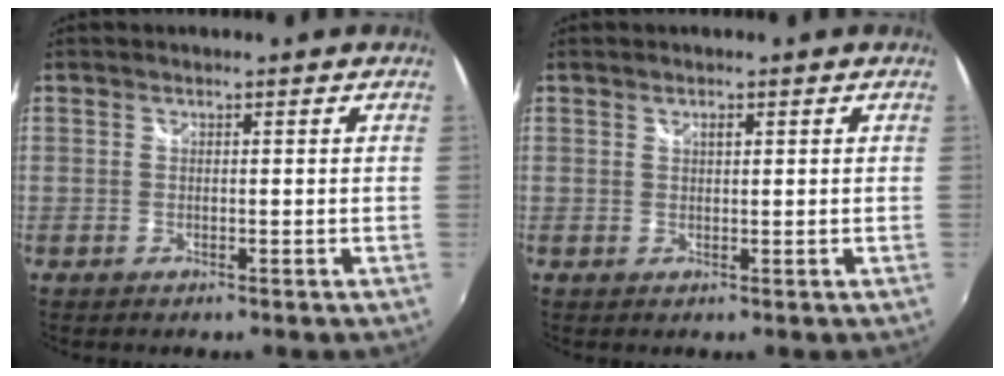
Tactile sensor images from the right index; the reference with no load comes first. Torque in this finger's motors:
{"motor_torque": [0.13, 0.01, 0.03, 0.03]}